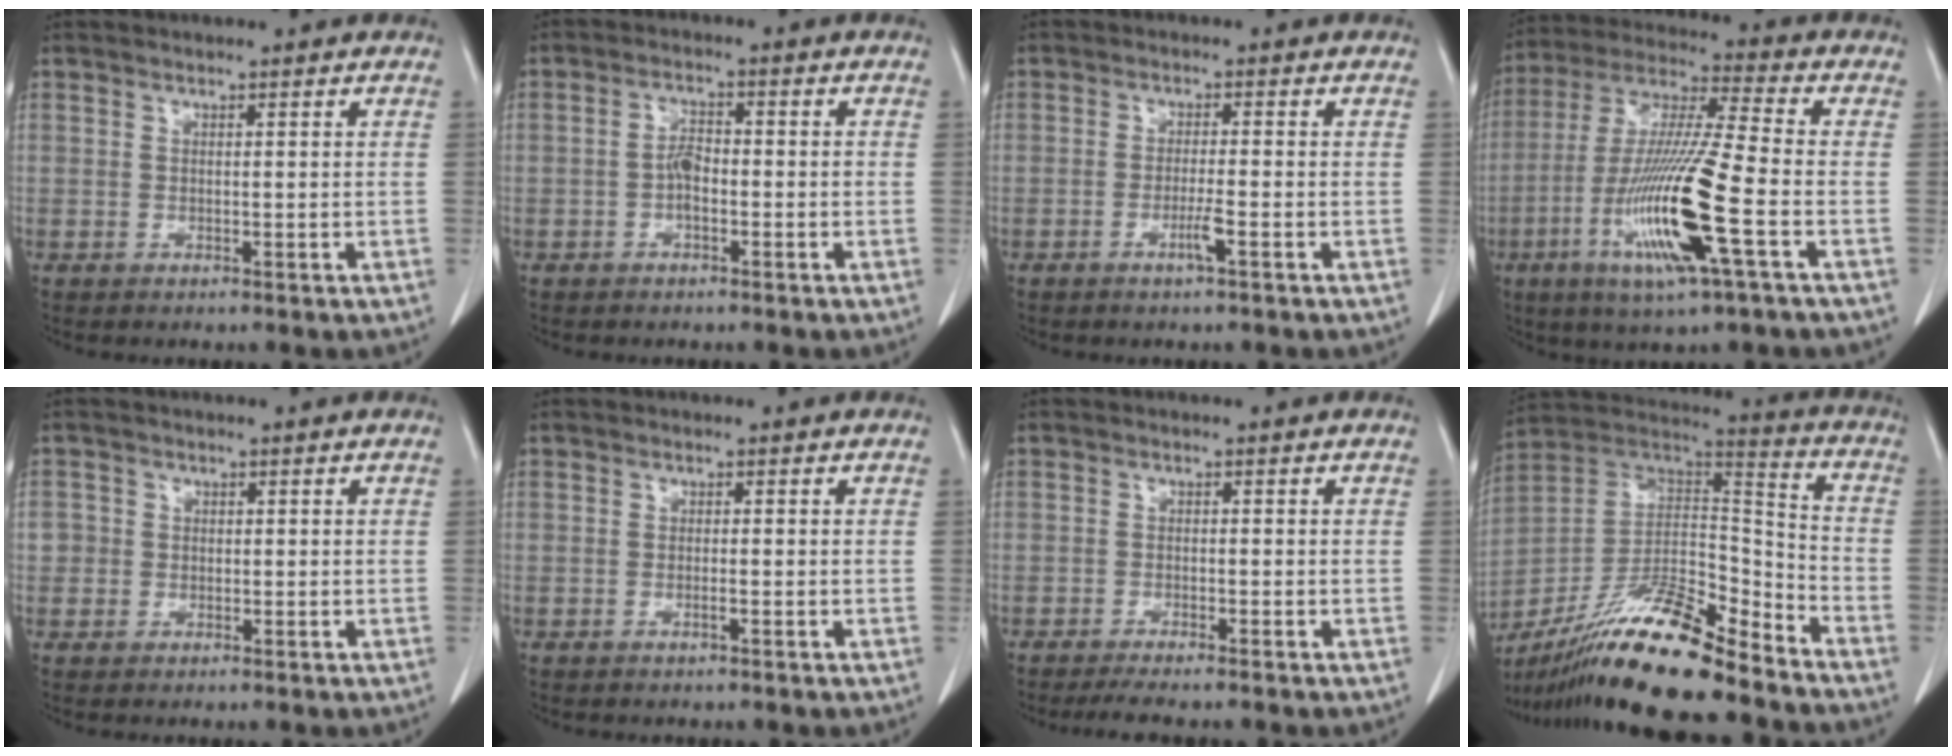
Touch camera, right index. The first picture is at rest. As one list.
[{"total": 2.8, "force": [-0.9, 1.2, 2.4], "torque": [-0.047, 0.008, -0.017]}, {"total": 2.6, "force": [-1.3, -0.3, 2.2], "torque": [-0.043, -0.004, -0.026]}, {"total": 17.1, "force": [-5.7, 0.3, 16.2], "torque": [-0.332, -0.022, -0.110]}, {"total": 2.0, "force": [-0.1, 2.0, 0.2], "torque": [0.010, 0.006, -0.005]}, {"total": 0.7, "force": [-0.4, -0.1, 0.6], "torque": [-0.013, 0.000, -0.006]}, {"total": 4.4, "force": [-3.8, 0.1, 2.2], "torque": [-0.030, -0.010, -0.060]}, {"total": 21.1, "force": [-16.2, 3.2, 13.2], "torque": [-0.251, 0.001, -0.292]}]